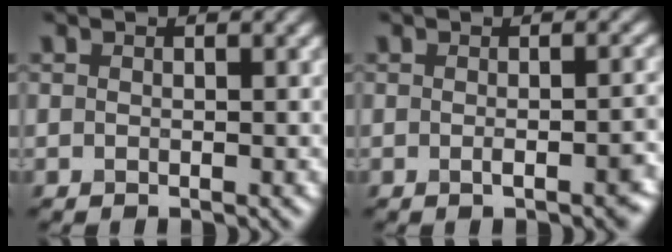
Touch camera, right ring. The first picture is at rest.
{"total": 3.1, "force": [-0.9, 1.0, 2.9], "torque": [-0.030, 0.003, -0.010]}